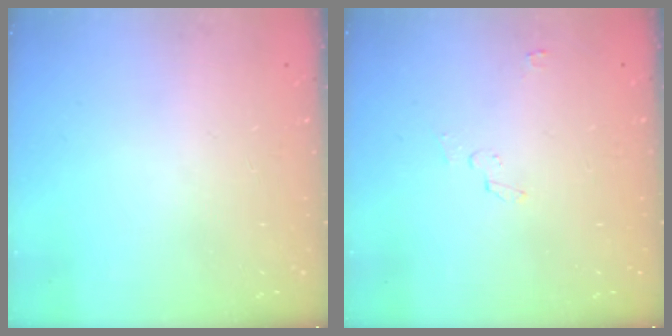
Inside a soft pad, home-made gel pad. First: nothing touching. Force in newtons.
{"total": 2.5, "press": 2.5, "slide": 0.3}